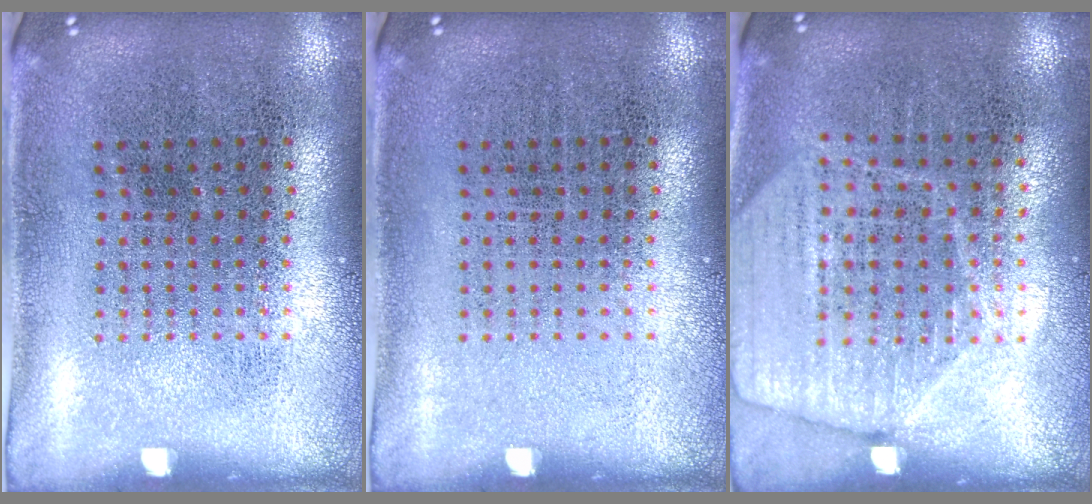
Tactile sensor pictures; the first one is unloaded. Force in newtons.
{"total": 0.0}
{"total": 1.8, "press": 1.6, "slide": 0.7}